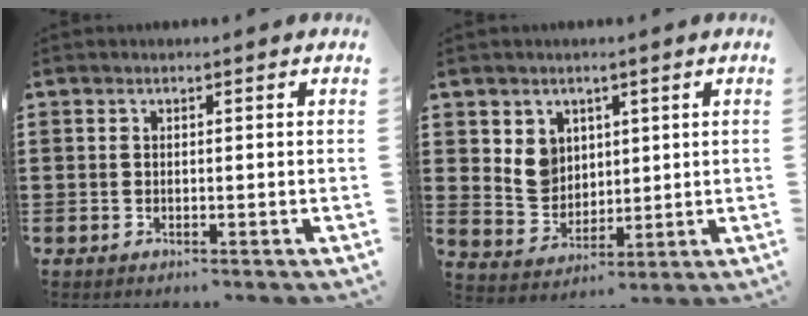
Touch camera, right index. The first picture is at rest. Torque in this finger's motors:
{"motor_torque": [0.15, 0.01, 0.27, 0.04]}